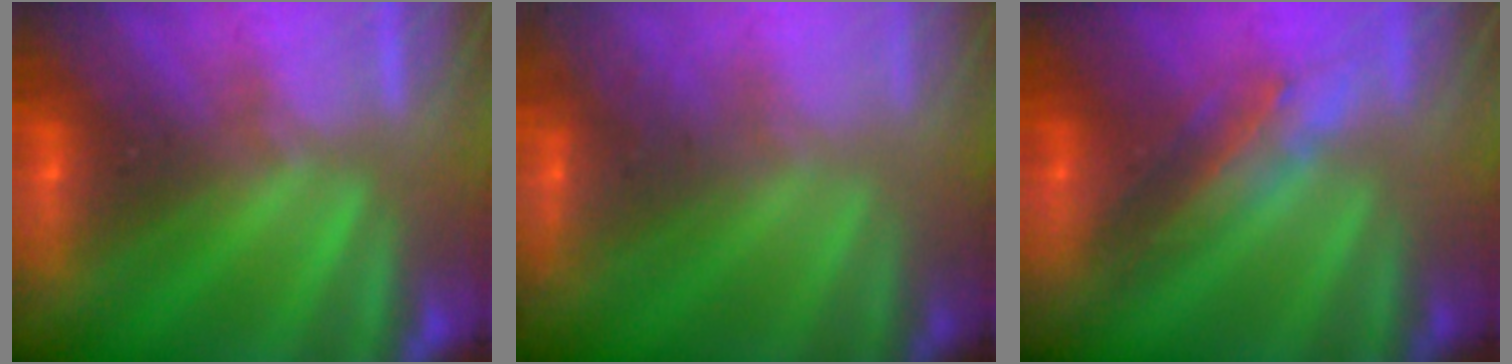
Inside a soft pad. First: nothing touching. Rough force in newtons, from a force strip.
{"total": 7.7}
{"total": 2.9}